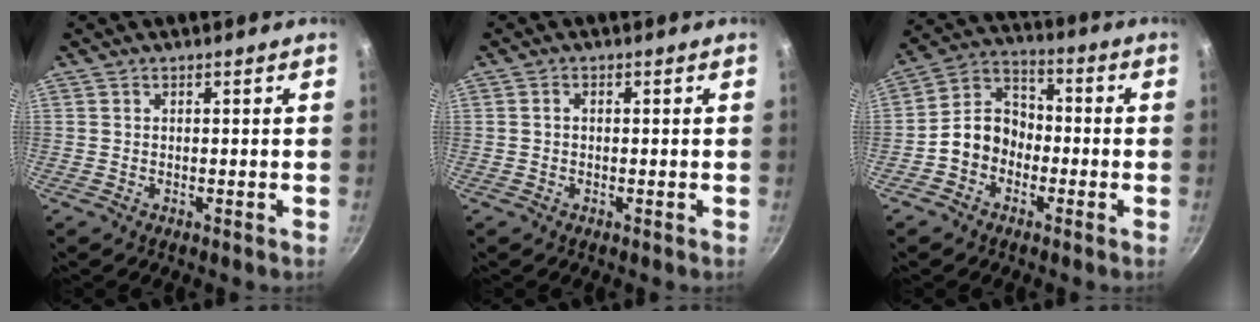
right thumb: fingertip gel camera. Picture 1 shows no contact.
{"total": 0.9, "force": [-0.1, 0.7, 0.6], "torque": [-0.011, 0.006, -0.001]}
{"total": 9.2, "force": [-2.7, 7.5, 4.6], "torque": [-0.047, 0.046, -0.068]}